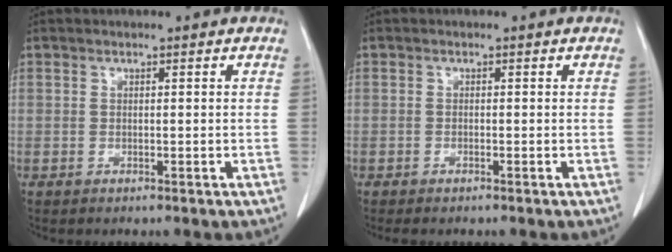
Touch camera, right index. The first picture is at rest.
{"total": 1.0, "force": [-0.9, -0.1, 0.5], "torque": [-0.008, -0.001, -0.016]}